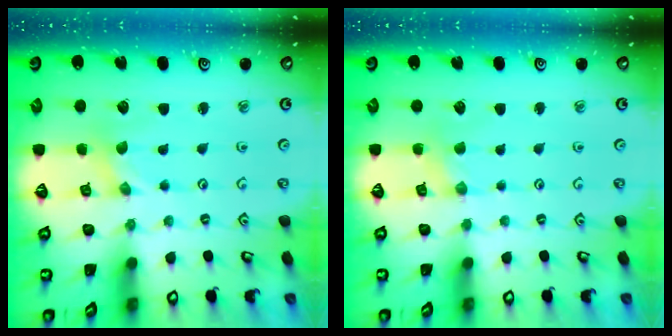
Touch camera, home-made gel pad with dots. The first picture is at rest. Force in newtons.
{"total": 2.2, "press": 2.1, "slide": 0.4}